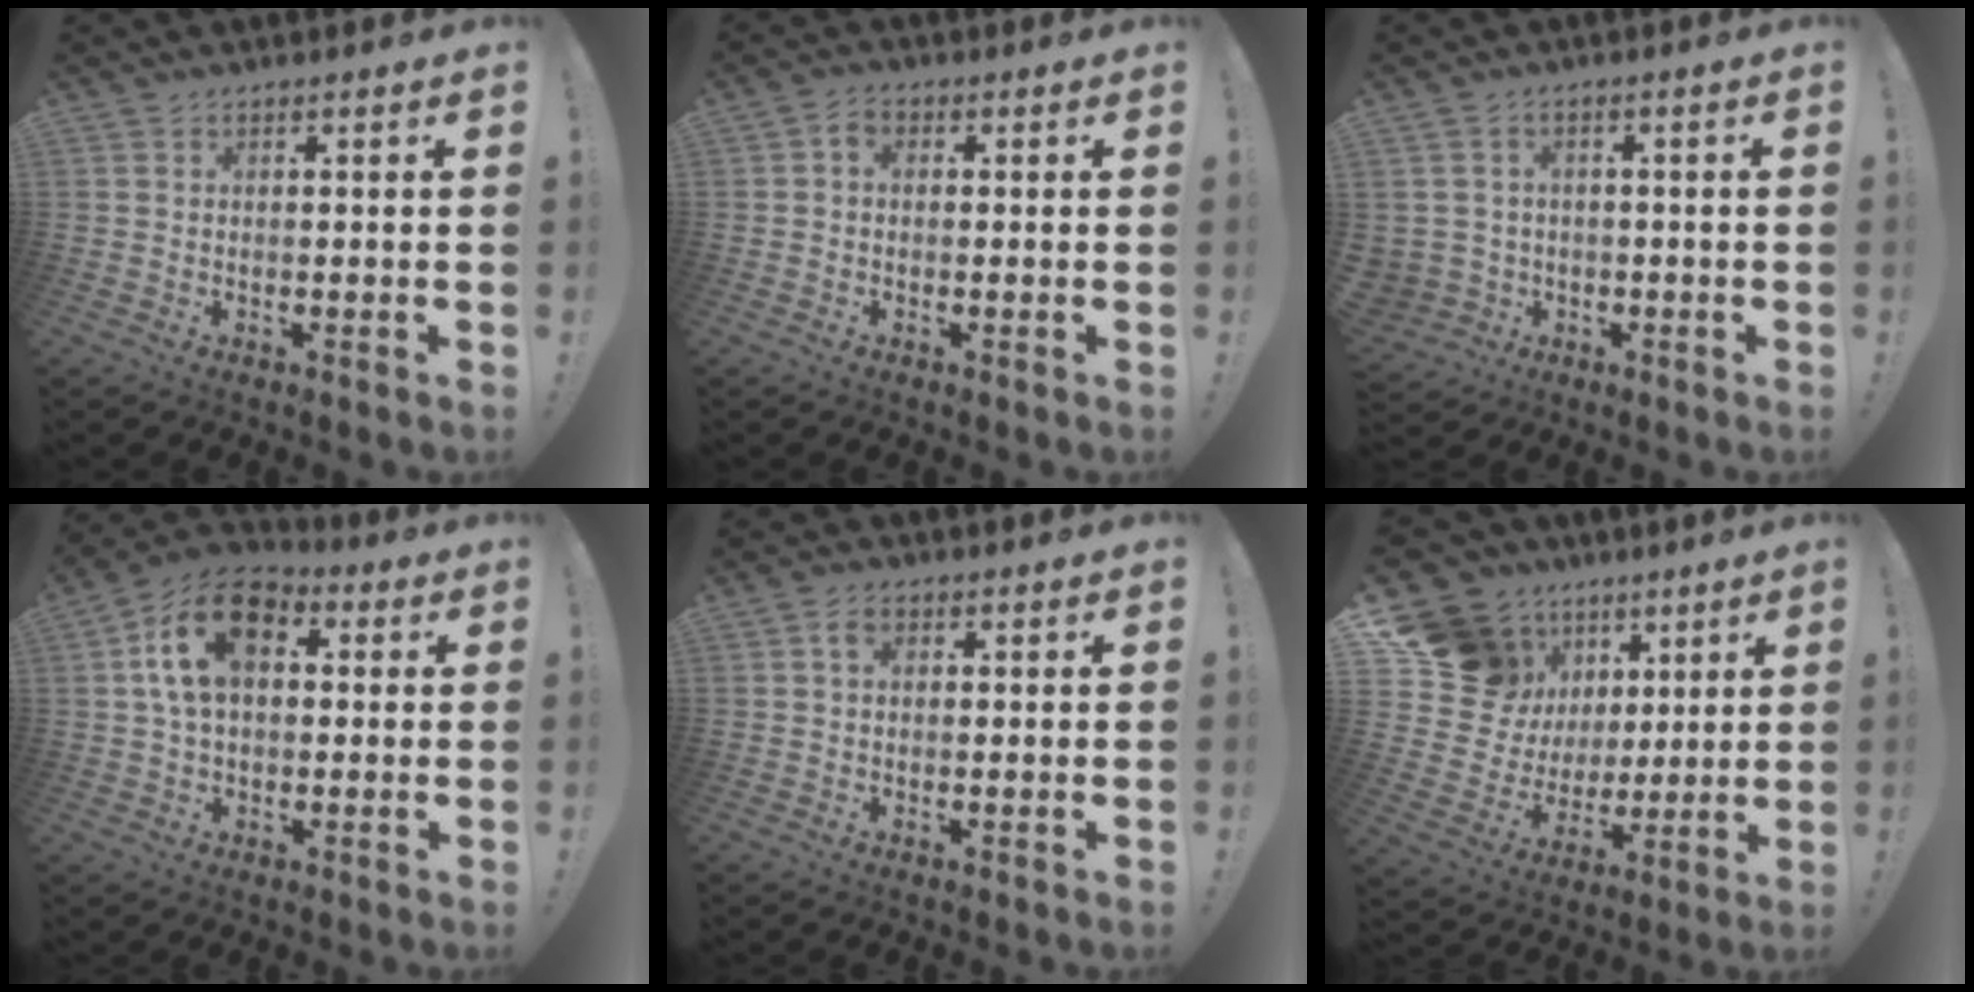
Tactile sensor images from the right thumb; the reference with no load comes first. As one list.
[{"total": 2.3, "force": [-0.1, 1.7, 1.6], "torque": [-0.029, 0.005, -0.003]}, {"total": 4.5, "force": [0.2, 4.4, 0.9], "torque": [-0.024, 0.000, 0.009]}, {"total": 14.9, "force": [3.8, 9.4, 11.0], "torque": [-0.203, 0.004, 0.068]}, {"total": 2.8, "force": [0.8, 1.9, 1.9], "torque": [-0.030, 0.004, 0.013]}, {"total": 19.0, "force": [8.8, 15.2, 7.1], "torque": [-0.132, -0.045, 0.200]}]